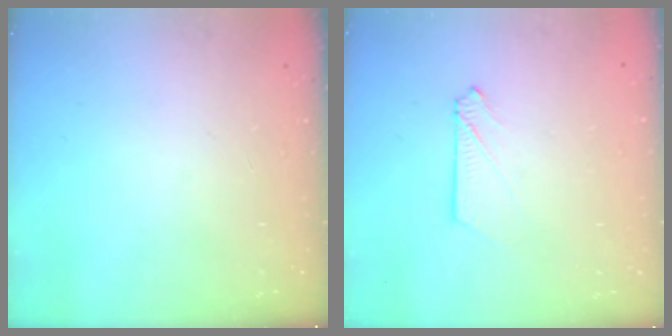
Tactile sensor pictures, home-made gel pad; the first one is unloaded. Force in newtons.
{"total": 2.9, "press": 2.9, "slide": 0.4}